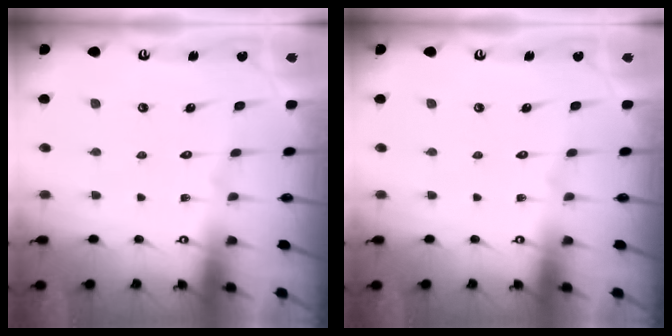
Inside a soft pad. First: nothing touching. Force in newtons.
{"total": 0.0}